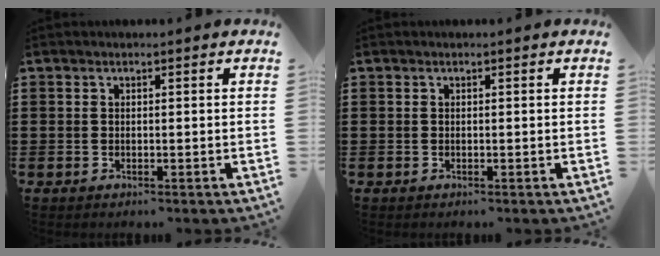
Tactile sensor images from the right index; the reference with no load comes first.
{"total": 0.0}